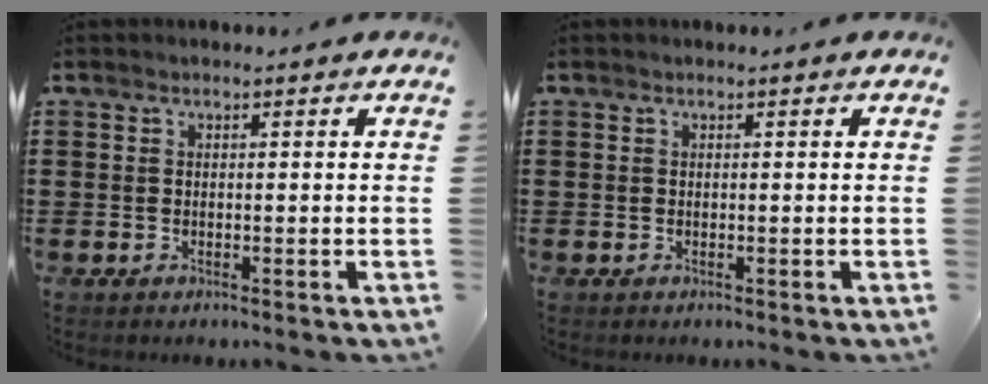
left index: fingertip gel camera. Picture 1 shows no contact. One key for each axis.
{"total": 0.0}